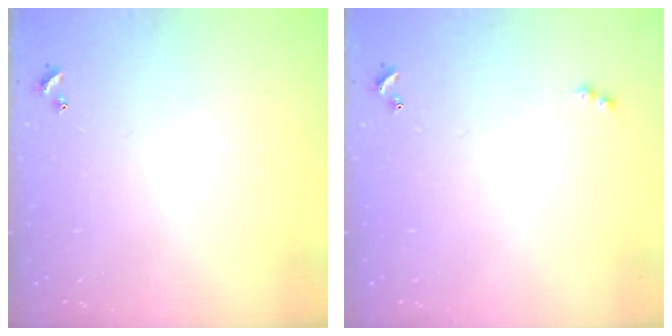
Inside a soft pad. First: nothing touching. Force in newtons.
{"total": 2.0, "press": 2.0, "slide": 0.4}